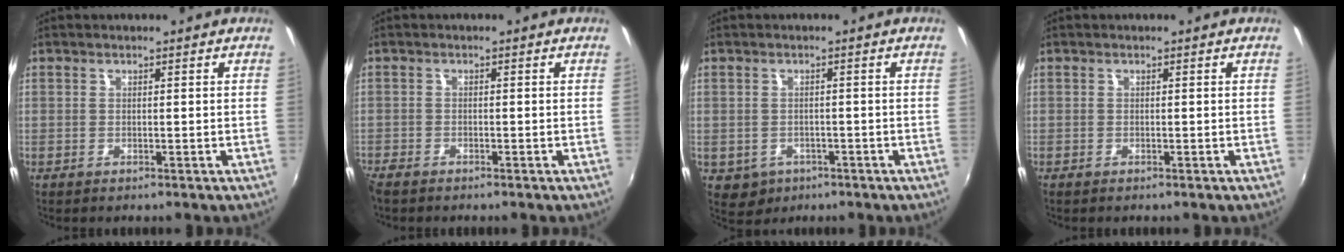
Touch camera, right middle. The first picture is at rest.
{"total": 2.9, "force": [-2.6, 0.7, 1.2], "torque": [-0.032, -0.013, -0.050]}
{"total": 4.5, "force": [-1.7, 3.9, 1.5], "torque": [-0.039, -0.005, -0.015]}
{"total": 0.0}